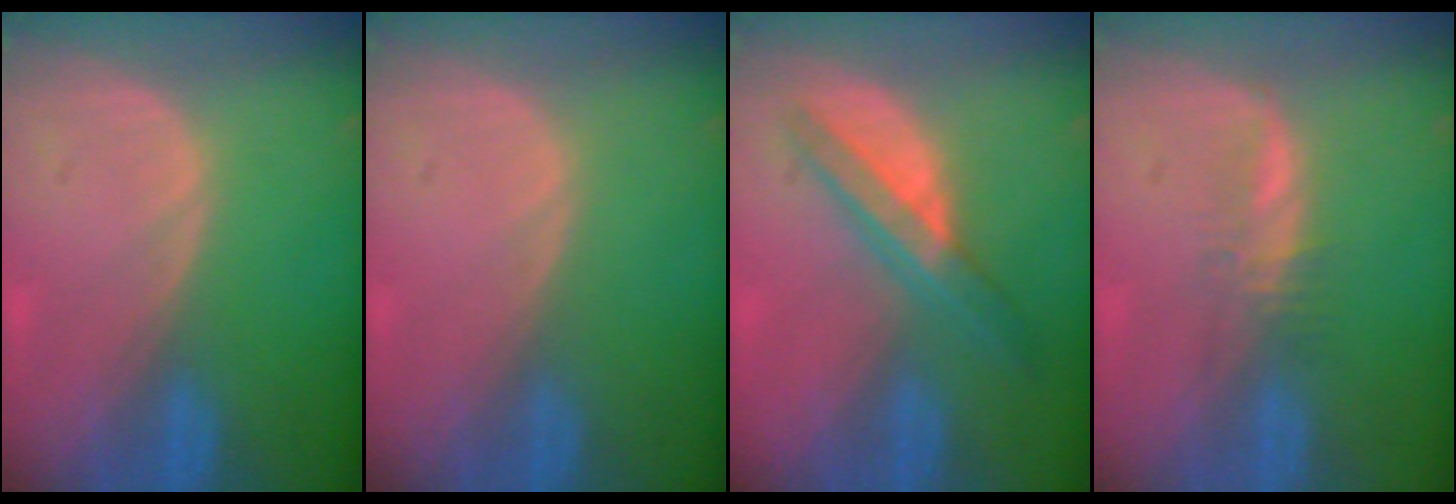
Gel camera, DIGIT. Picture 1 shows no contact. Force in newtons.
{"total": 0.0}
{"total": 6.8, "press": 5.8, "slide": 3.5}
{"total": 2.3, "press": 2.2, "slide": 0.6}